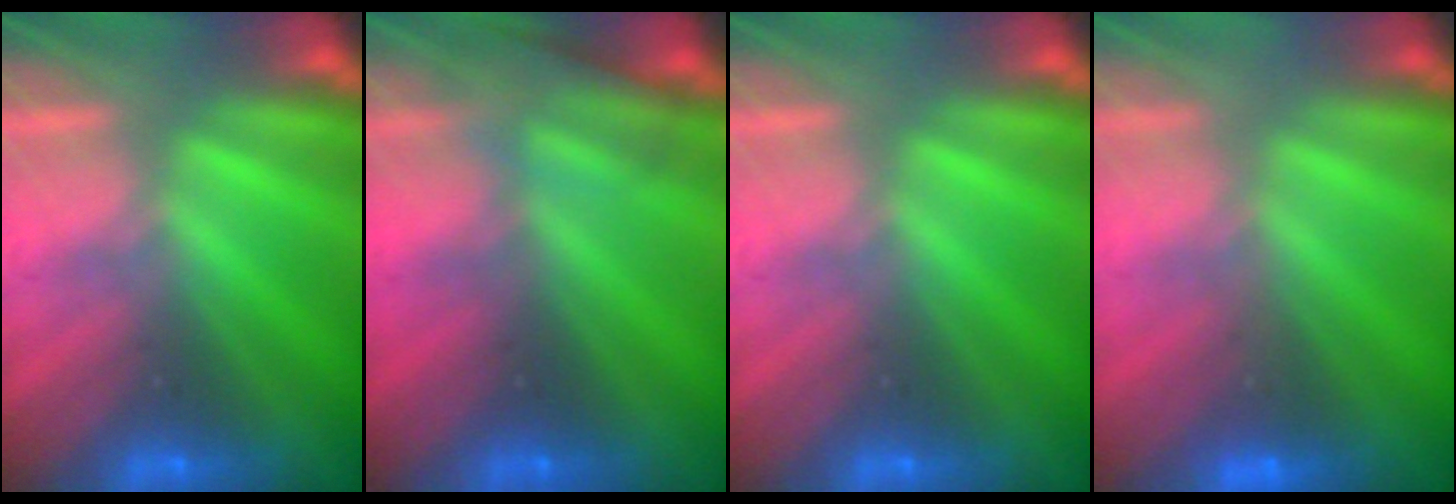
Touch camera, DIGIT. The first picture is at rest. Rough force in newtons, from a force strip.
{"total": 2.8}
{"total": 0.0}
{"total": 2.9}